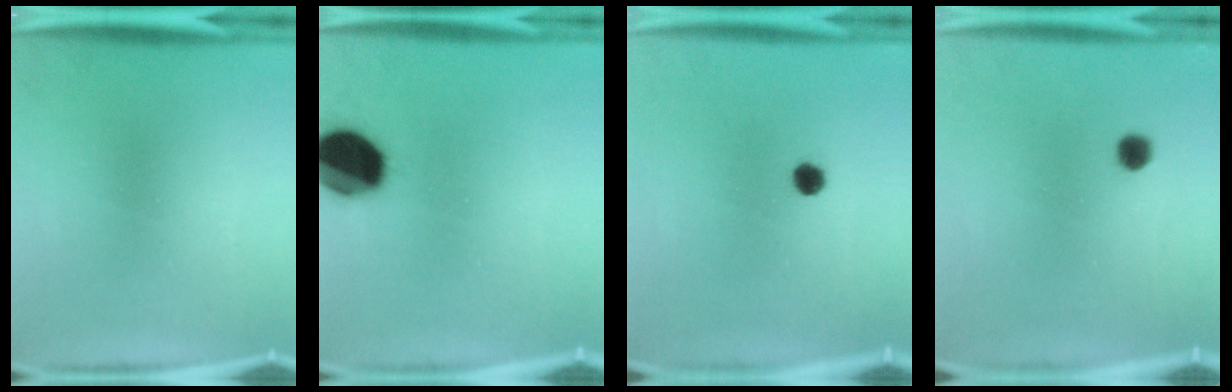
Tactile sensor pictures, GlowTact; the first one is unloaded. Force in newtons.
{"total": 17.6}
{"total": 2.3}
{"total": 2.2}